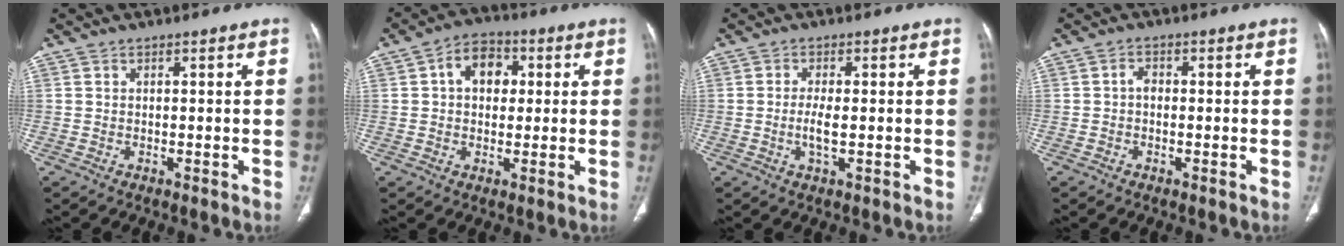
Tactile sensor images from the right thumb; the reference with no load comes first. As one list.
[{"total": 8.0, "force": [1.6, 5.8, 5.2], "torque": [-0.050, 0.012, 0.017]}, {"total": 3.5, "force": [-0.4, 1.1, 3.3], "torque": [-0.072, -0.005, -0.009]}, {"total": 1.6, "force": [-0.2, 1.2, 1.1], "torque": [-0.011, 0.005, -0.009]}]